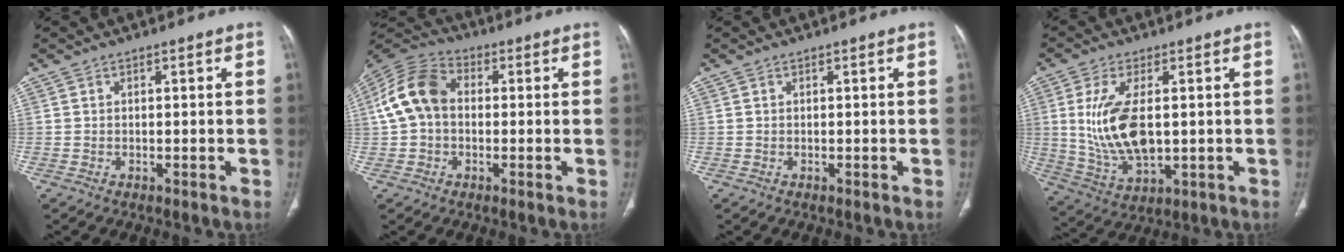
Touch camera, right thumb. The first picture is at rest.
{"total": 11.5, "force": [0.7, 8.4, 7.9], "torque": [-0.154, 0.032, 0.001]}
{"total": 0.0}
{"total": 13.0, "force": [1.0, 6.3, 11.3], "torque": [-0.230, -0.013, 0.034]}